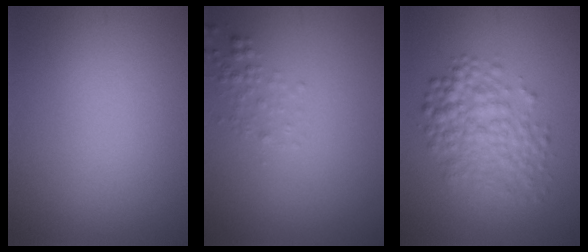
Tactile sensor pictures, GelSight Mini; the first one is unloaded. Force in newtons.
{"total": 1.3, "press": 1.3, "slide": 0.1}
{"total": 5.0, "press": 5.0, "slide": 0.1}